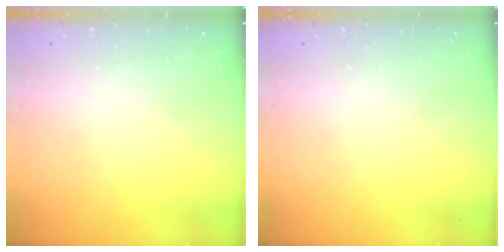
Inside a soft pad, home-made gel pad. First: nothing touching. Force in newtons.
{"total": 0.0}